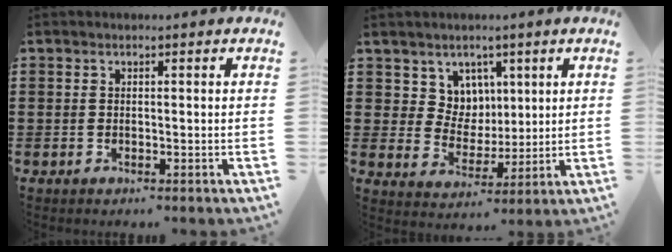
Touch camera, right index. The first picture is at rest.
{"total": 6.3, "force": [3.6, 5.2, 0.7], "torque": [-0.047, 0.001, 0.069]}